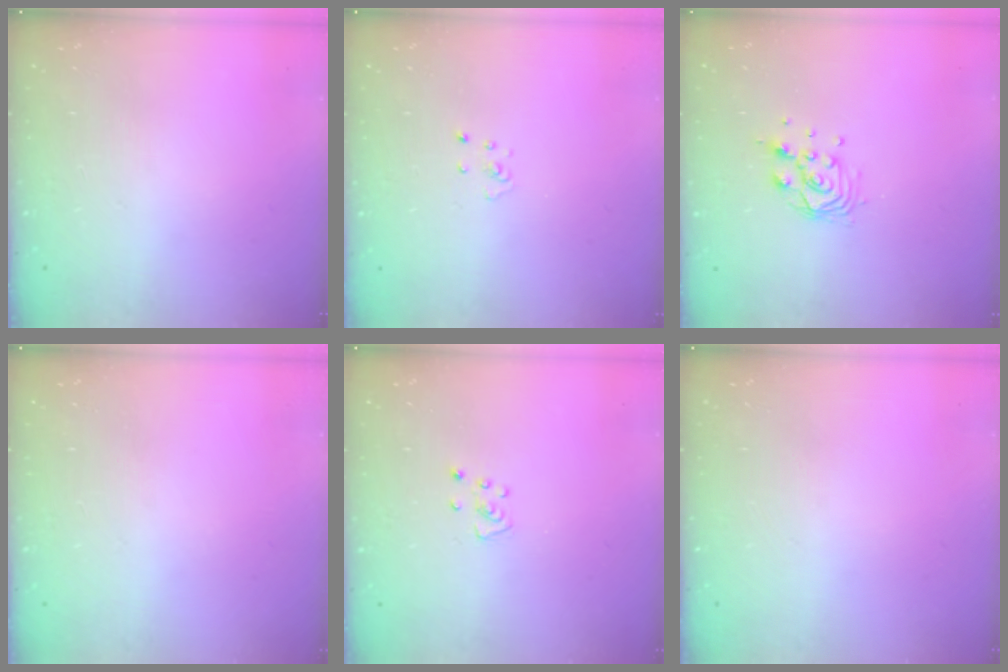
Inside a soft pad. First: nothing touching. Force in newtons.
{"total": 2.3, "press": 2.3, "slide": 0.2}
{"total": 9.4, "press": 9.2, "slide": 1.9}
{"total": 0.0}
{"total": 3.4, "press": 3.4, "slide": 0.3}
{"total": 0.0}